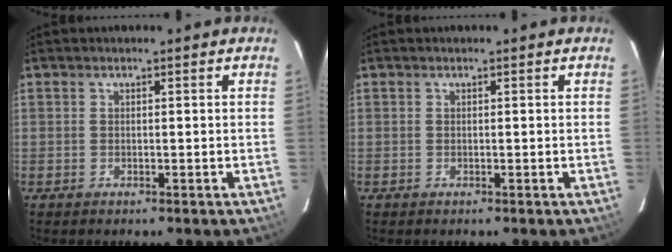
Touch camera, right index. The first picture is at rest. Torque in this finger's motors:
{"motor_torque": [0.01, 0.01, 0.01, 0.00]}